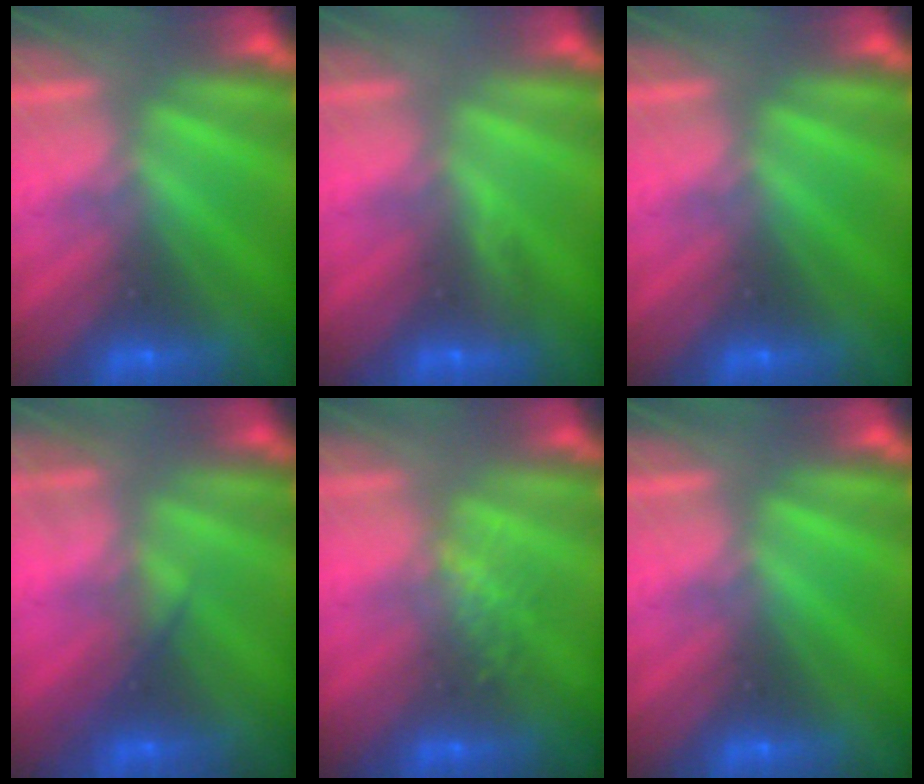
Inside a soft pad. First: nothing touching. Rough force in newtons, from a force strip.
{"total": 3.0}
{"total": 0.0}
{"total": 2.1}
{"total": 2.6}
{"total": 0.0}